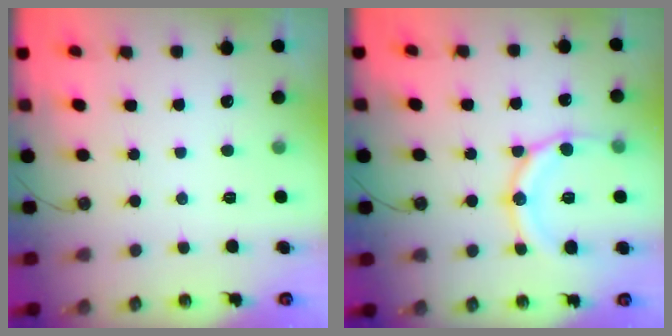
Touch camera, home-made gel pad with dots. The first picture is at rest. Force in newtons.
{"total": 14.9, "press": 14.8, "slide": 1.5}